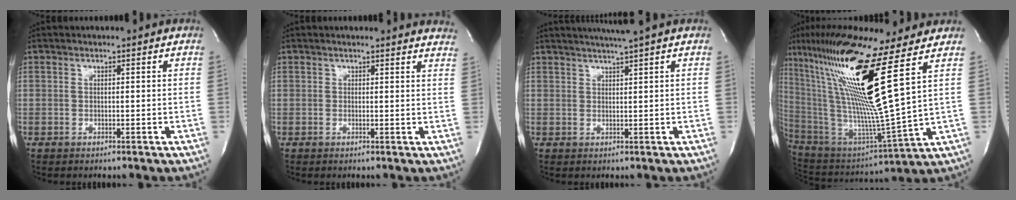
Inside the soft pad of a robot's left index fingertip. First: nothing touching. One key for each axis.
{"total": 9.3, "fx": 9.0, "fy": 1.0, "fz": 2.0, "tx": -0.005, "ty": -0.026, "tz": 0.071}
{"total": 4.1, "fx": 3.3, "fy": -1.2, "fz": 2.2, "tx": -0.037, "ty": 0.003, "tz": 0.055}
{"total": 22.3, "fx": 11.0, "fy": -1.5, "fz": 19.3, "tx": -0.380, "ty": -0.018, "tz": 0.190}